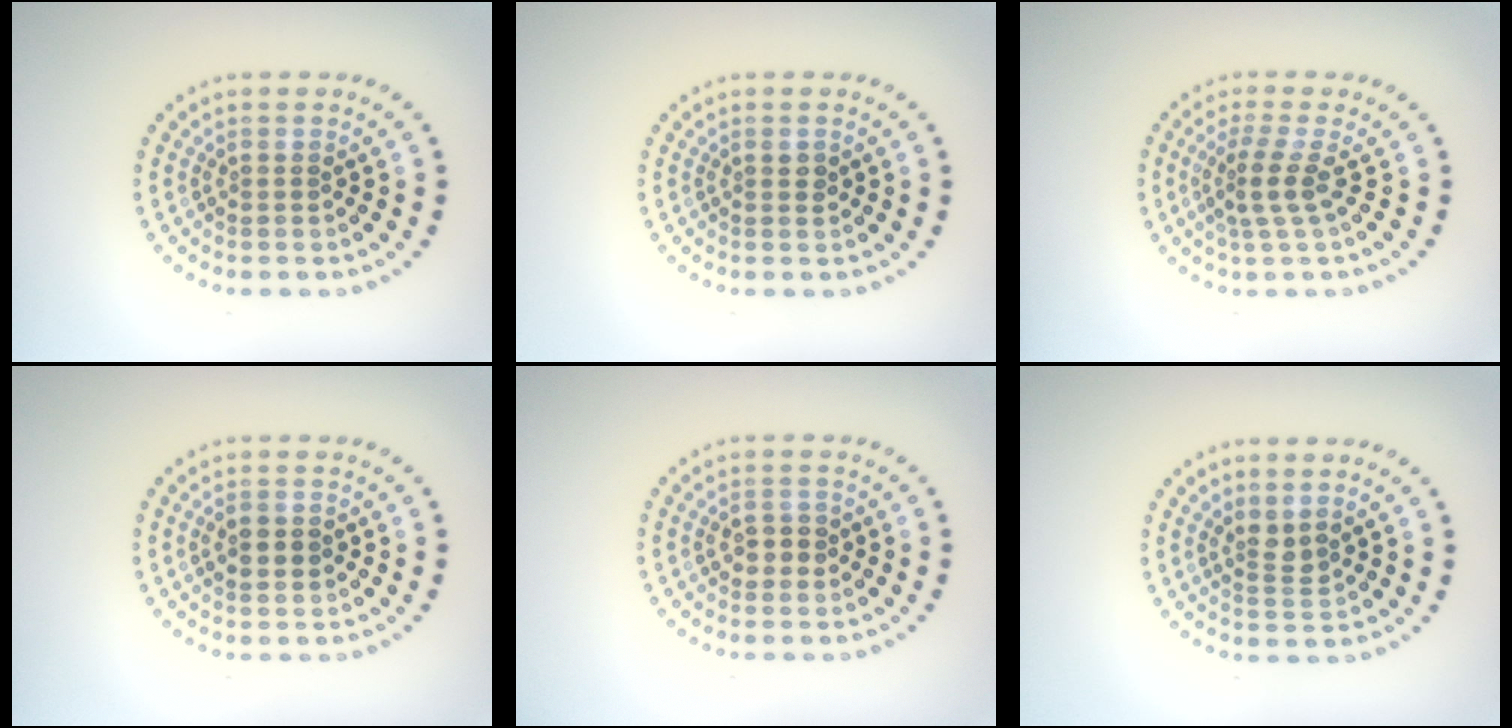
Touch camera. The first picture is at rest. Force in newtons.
{"total": 0.8, "press": 0.7, "slide": 0.3}
{"total": 2.7, "press": 1.9, "slide": 1.9}
{"total": 1.8, "press": 1.8, "slide": 0.3}
{"total": 1.7, "press": 1.7, "slide": 0.1}
{"total": 1.7, "press": 1.3, "slide": 1.1}